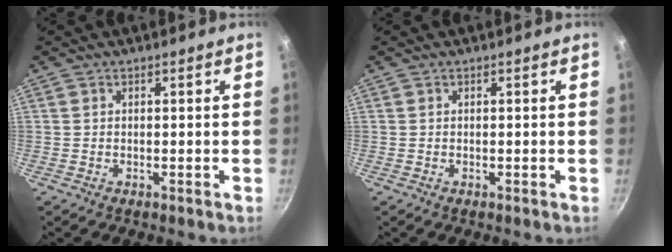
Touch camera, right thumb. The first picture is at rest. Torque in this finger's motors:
{"motor_torque": [-0.08, 0.08, -0.06, 0.05, 0.00]}